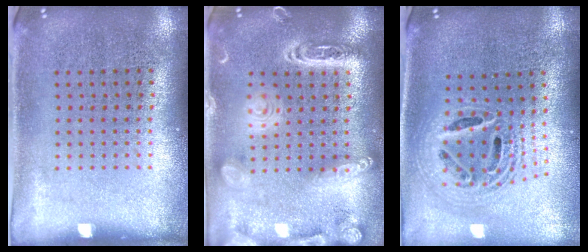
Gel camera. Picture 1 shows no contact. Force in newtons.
{"total": 2.7, "press": 2.7, "slide": 0.2}
{"total": 2.2, "press": 1.7, "slide": 1.4}